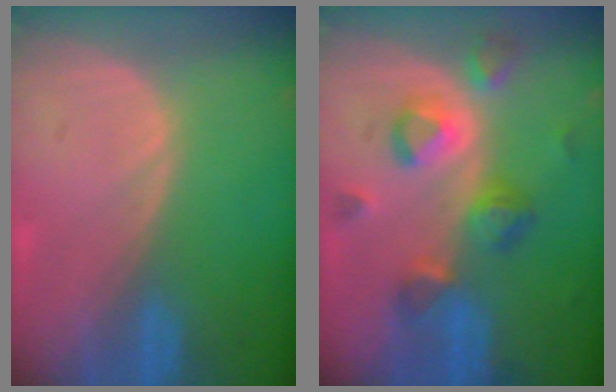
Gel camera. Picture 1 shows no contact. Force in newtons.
{"total": 7.6, "press": 7.5, "slide": 1.6}